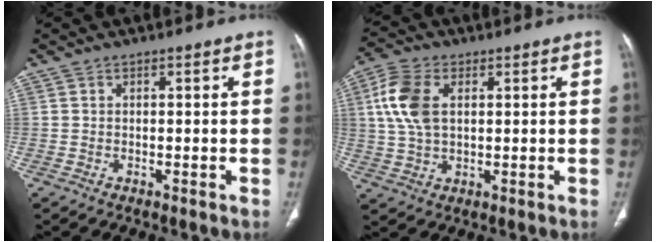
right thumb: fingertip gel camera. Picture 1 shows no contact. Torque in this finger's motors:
{"motor_torque": [-0.02, 1.47, 0.24, 0.10, 0.09]}